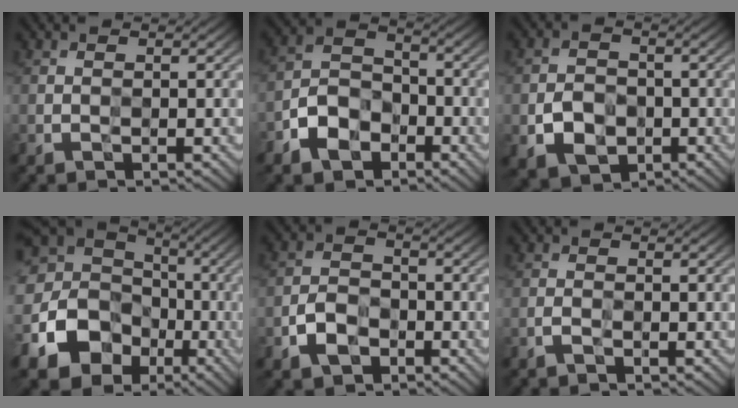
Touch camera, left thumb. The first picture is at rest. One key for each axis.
{"total": 7.4, "fx": -4.1, "fy": 4.7, "fz": 3.9, "tx": -0.086, "ty": 0.001, "tz": -0.093}
{"total": 5.0, "fx": -1.8, "fy": 3.8, "fz": 2.8, "tx": -0.056, "ty": -0.008, "tz": -0.033}
{"total": 19.2, "fx": -4.5, "fy": 16.7, "fz": 8.3, "tx": -0.225, "ty": -0.024, "tz": -0.093}
{"total": 4.5, "fx": -2.5, "fy": 2.8, "fz": 2.5, "tx": -0.049, "ty": 0.001, "tz": -0.055}
{"total": 0.9, "fx": -0.7, "fy": 0.1, "fz": 0.6, "tx": -0.013, "ty": 0.004, "tz": -0.015}